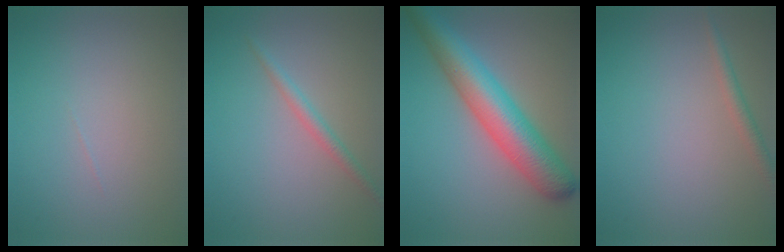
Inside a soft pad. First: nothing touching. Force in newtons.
{"total": 1.6, "press": 1.6, "slide": 0.1}
{"total": 8.2, "press": 8.2, "slide": 0.2}
{"total": 1.5, "press": 1.5, "slide": 0.0}